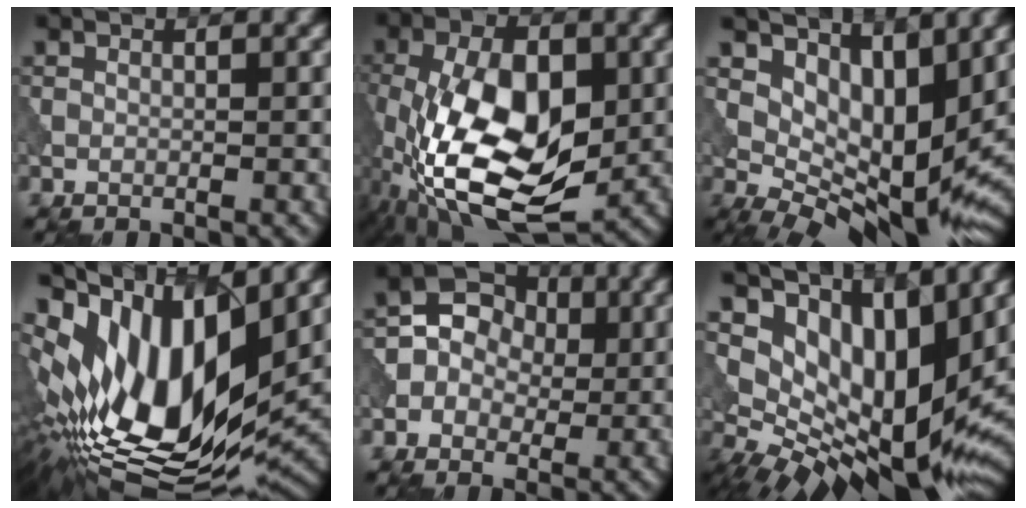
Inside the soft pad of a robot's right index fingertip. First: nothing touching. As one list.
[{"total": 12.9, "force": [-3.0, 6.6, 10.6], "torque": [-0.199, -0.004, -0.060]}, {"total": 8.8, "force": [2.5, 4.0, 7.4], "torque": [-0.118, -0.016, 0.052]}, {"total": 14.9, "force": [3.1, 7.0, 12.8], "torque": [-0.240, 0.002, 0.057]}, {"total": 5.8, "force": [0.3, 4.9, 3.0], "torque": [-0.027, 0.022, -0.018]}, {"total": 12.1, "force": [3.9, 6.0, 9.7], "torque": [-0.167, -0.015, 0.084]}]